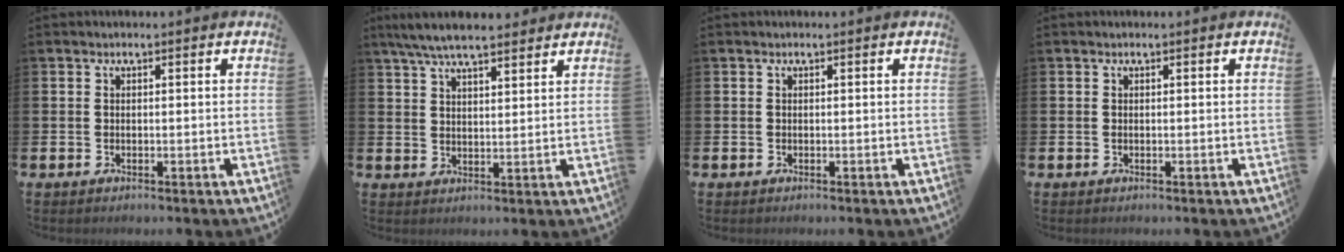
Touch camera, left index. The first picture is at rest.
{"total": 6.3, "force": [5.7, 1.1, 2.3], "torque": [-0.059, -0.016, 0.104]}
{"total": 0.0}
{"total": 0.0}